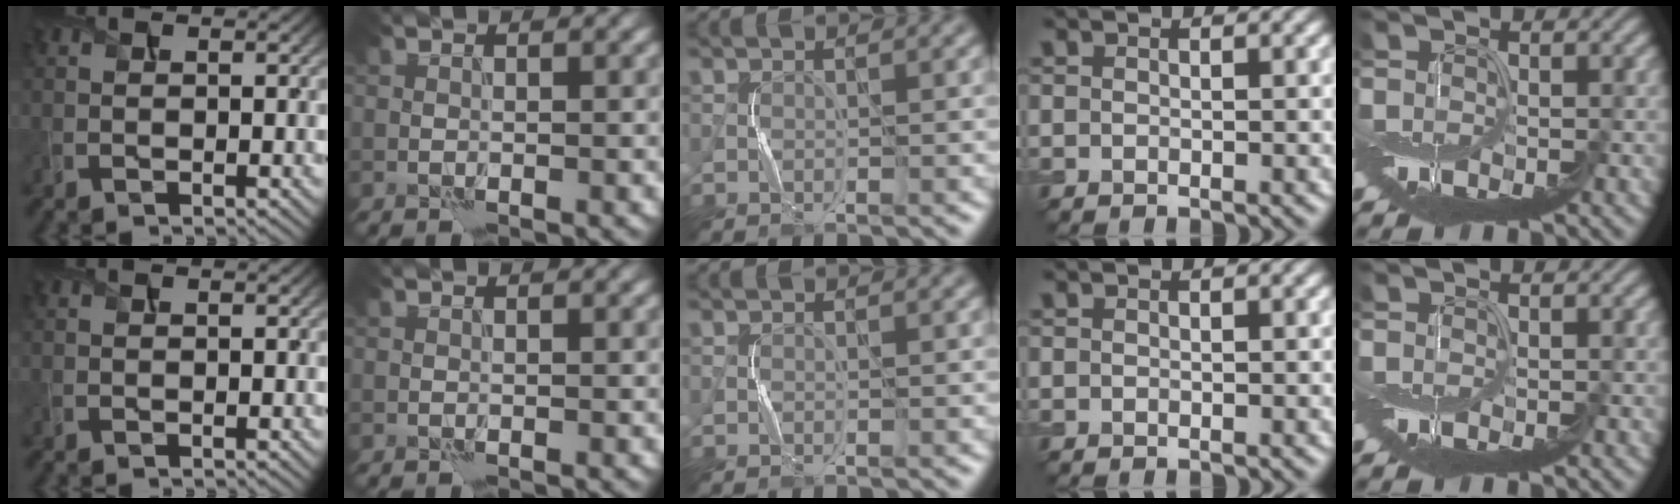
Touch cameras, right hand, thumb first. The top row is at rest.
{}